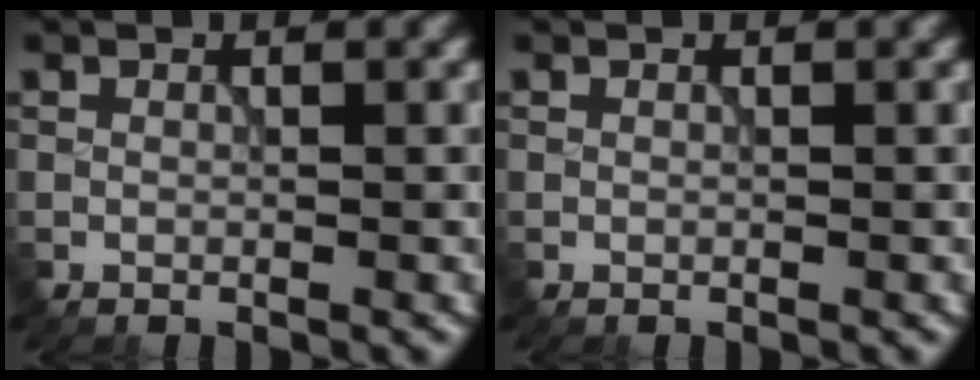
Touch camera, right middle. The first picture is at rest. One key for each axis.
{"total": 0.0}